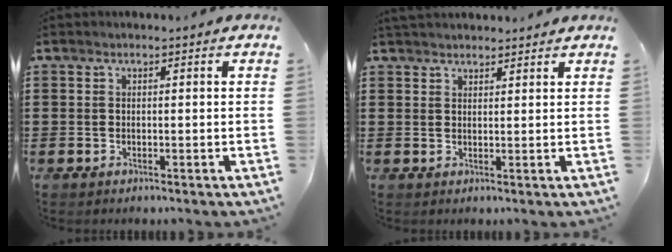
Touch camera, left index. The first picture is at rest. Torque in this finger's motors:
{"motor_torque": [0.25, 0.21, 0.55, 0.13]}